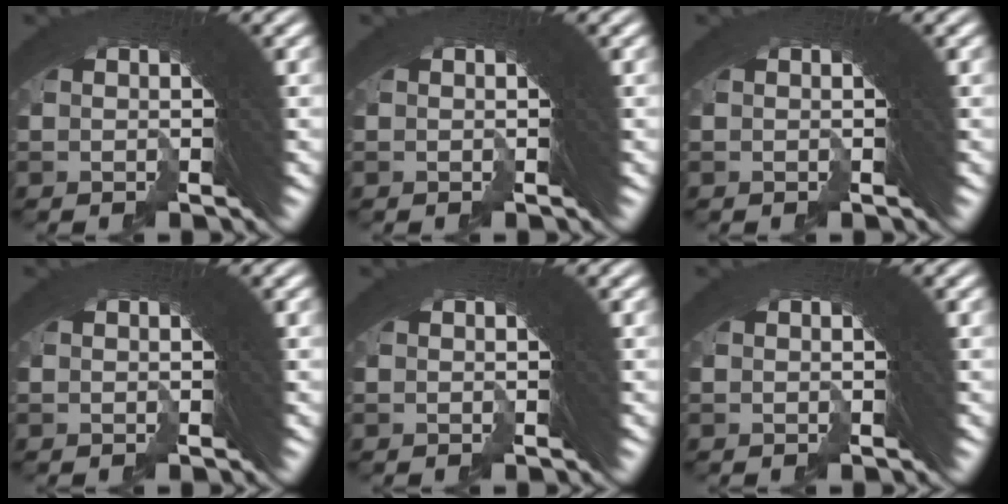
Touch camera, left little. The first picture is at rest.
{"total": 0.0}
{"total": 0.0}
{"total": 0.0}
{"total": 0.0}
{"total": 0.0}